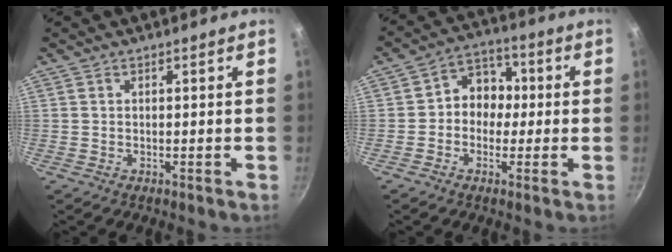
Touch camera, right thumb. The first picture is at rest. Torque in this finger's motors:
{"motor_torque": [-0.03, 0.19, 0.19, -0.03, 0.05]}